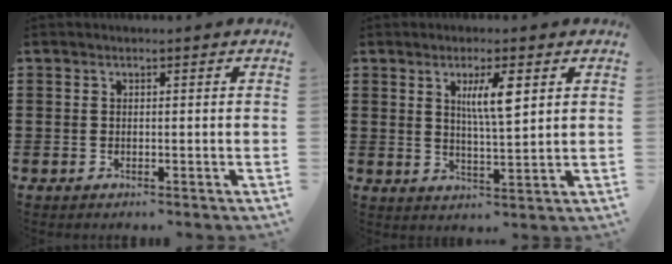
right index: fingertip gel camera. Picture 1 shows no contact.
{"total": 5.7, "force": [2.3, 1.2, 5.1], "torque": [-0.098, 0.005, 0.033]}